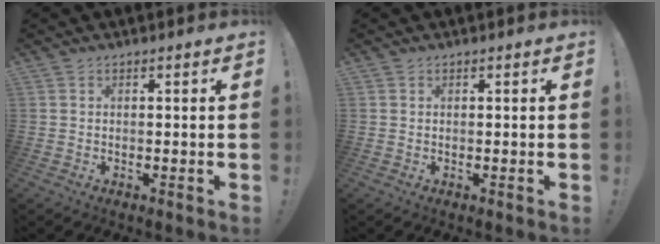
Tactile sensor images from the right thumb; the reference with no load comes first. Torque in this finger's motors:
{"motor_torque": [0.03, 0.18, 0.14, -0.09, 0.02]}